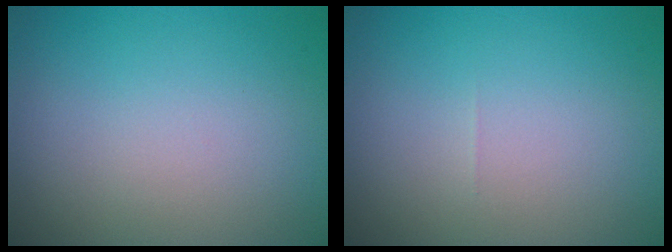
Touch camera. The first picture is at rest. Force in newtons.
{"total": 0.0}